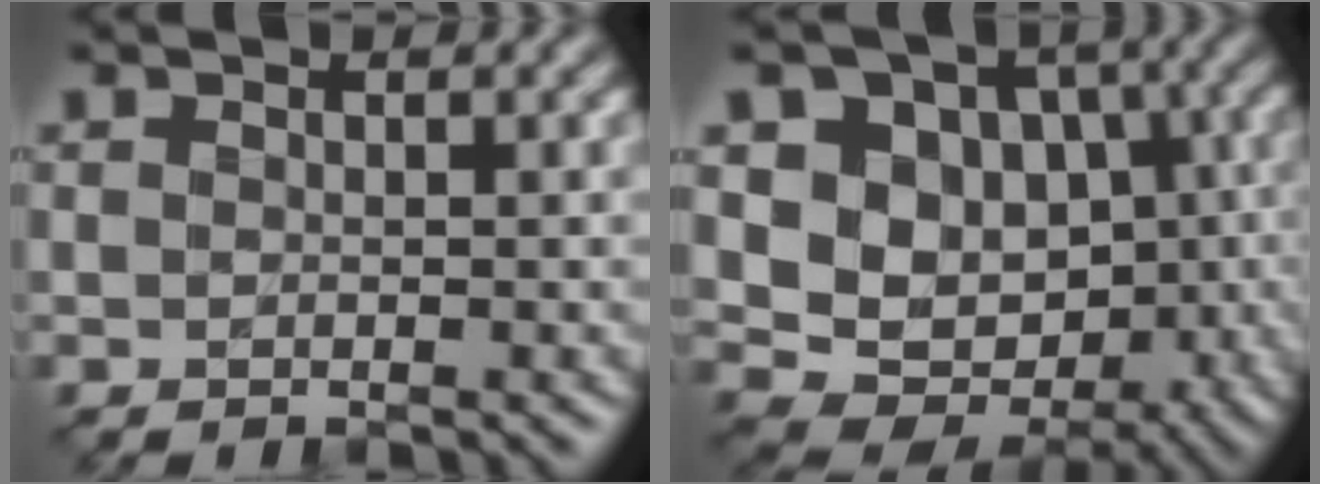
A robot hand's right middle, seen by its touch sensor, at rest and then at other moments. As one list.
[{"total": 11.2, "force": [0.3, 9.3, 6.3], "torque": [-0.086, 0.005, -0.007]}]